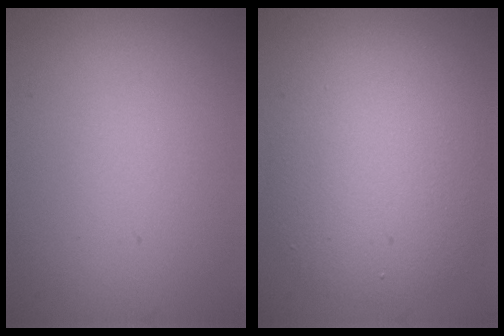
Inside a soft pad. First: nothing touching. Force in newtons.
{"total": 6.6, "press": 6.6, "slide": 0.4}